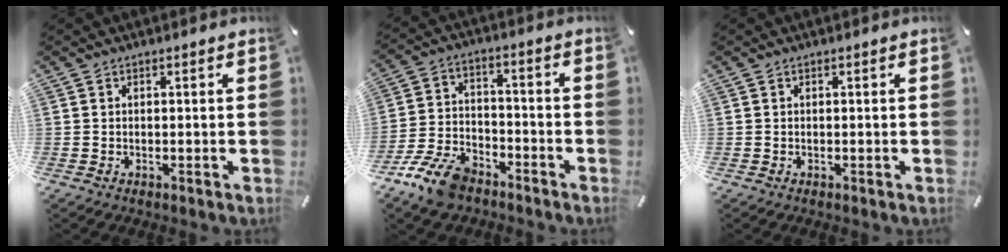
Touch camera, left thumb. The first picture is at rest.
{"total": 11.9, "force": [-8.6, 6.0, 5.7], "torque": [-0.109, 0.049, -0.159]}
{"total": 0.0}